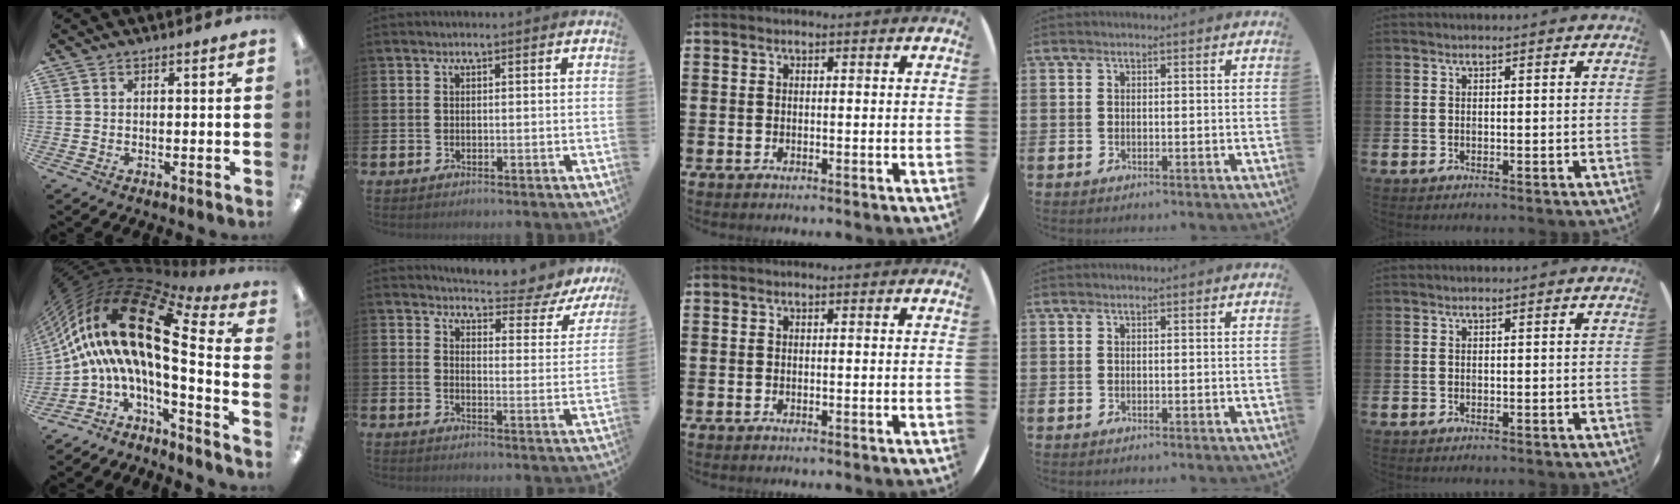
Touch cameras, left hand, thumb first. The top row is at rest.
{"thumb": {"total": 20.9, "force": [4.2, 6.9, 19.3], "torque": [-0.380, -0.044, 0.065]}, "index": {"total": 5.1, "force": [4.9, 1.1, 1.1], "torque": [-0.028, -0.048, 0.076]}}